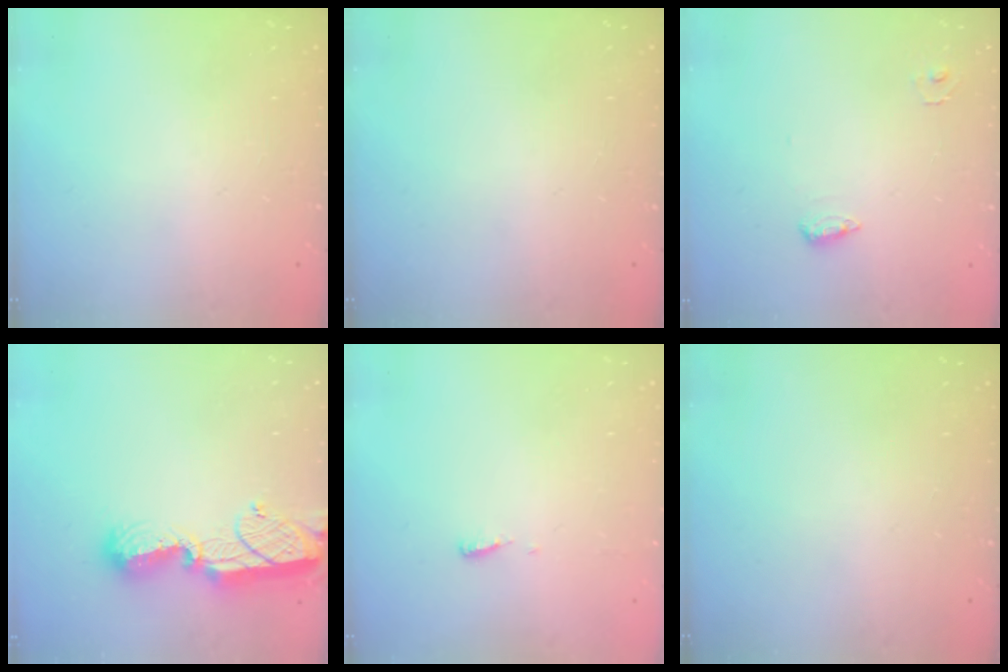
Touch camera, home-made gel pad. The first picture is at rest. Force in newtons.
{"total": 0.0}
{"total": 6.2, "press": 6.0, "slide": 1.2}
{"total": 12.7, "press": 12.7, "slide": 1.0}
{"total": 3.7, "press": 3.7, "slide": 0.4}
{"total": 0.0}